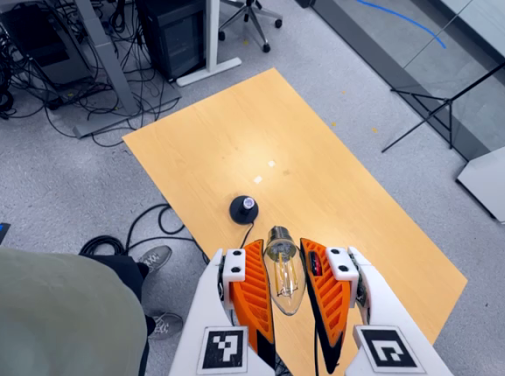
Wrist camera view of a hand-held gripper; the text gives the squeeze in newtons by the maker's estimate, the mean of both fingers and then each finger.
{"total": 16.6, "left": 16.5, "right": 16.6}